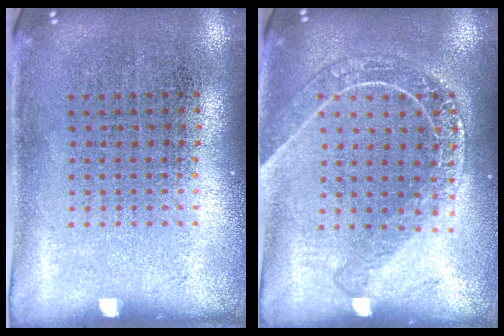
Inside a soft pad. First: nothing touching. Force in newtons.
{"total": 1.8, "press": 1.6, "slide": 0.7}